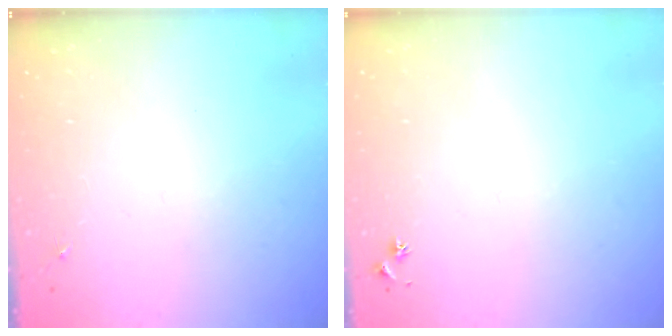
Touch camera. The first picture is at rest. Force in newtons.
{"total": 2.9, "press": 2.8, "slide": 0.3}